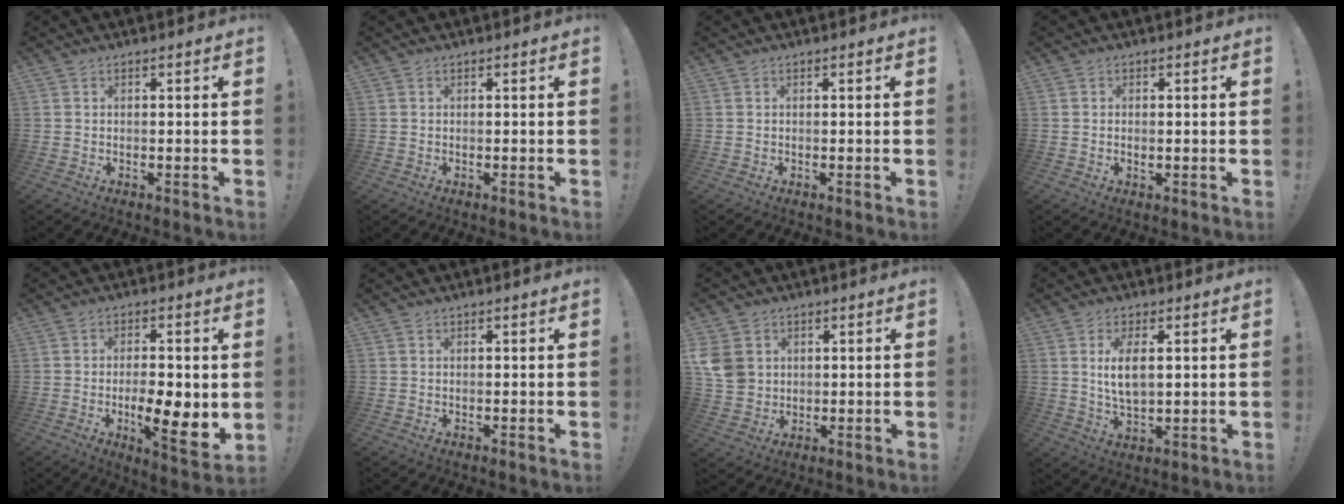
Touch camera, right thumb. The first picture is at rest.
{"total": 0.0}
{"total": 0.0}
{"total": 0.6, "force": [0.1, 0.2, 0.6], "torque": [-0.004, -0.002, 0.001]}
{"total": 11.5, "force": [-2.0, 3.6, 10.7], "torque": [-0.160, -0.007, -0.033]}
{"total": 0.0}
{"total": 8.0, "force": [2.2, 6.9, 3.4], "torque": [-0.077, -0.005, 0.047]}
{"total": 7.1, "force": [1.6, 2.9, 6.3], "torque": [-0.117, -0.010, 0.025]}